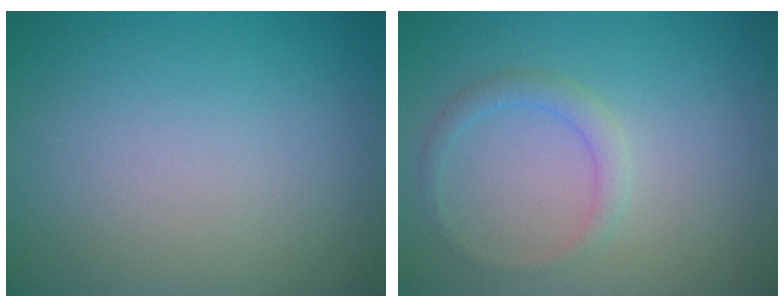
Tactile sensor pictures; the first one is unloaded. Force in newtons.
{"total": 1.6, "press": 1.6, "slide": 0.2}